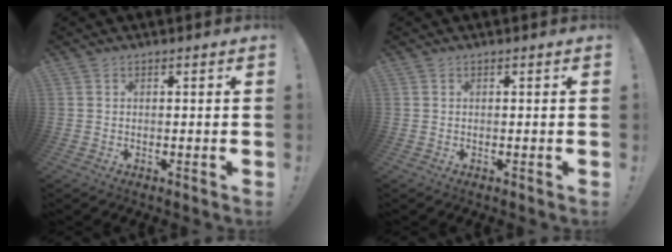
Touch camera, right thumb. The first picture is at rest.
{"total": 0.0}